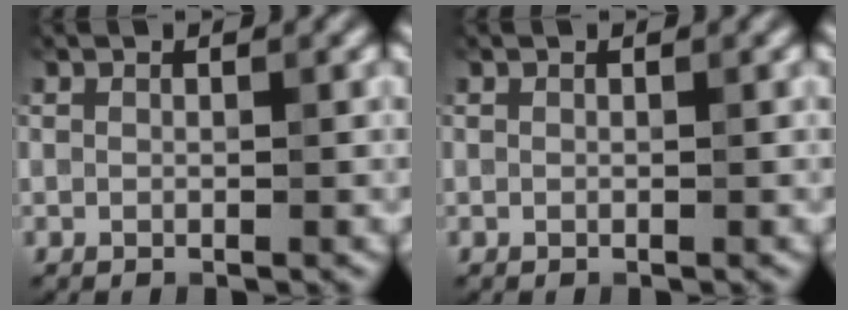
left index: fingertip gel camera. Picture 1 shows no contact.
{"total": 0.0}